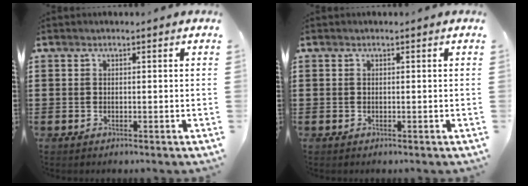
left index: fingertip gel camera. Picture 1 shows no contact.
{"total": 0.0}